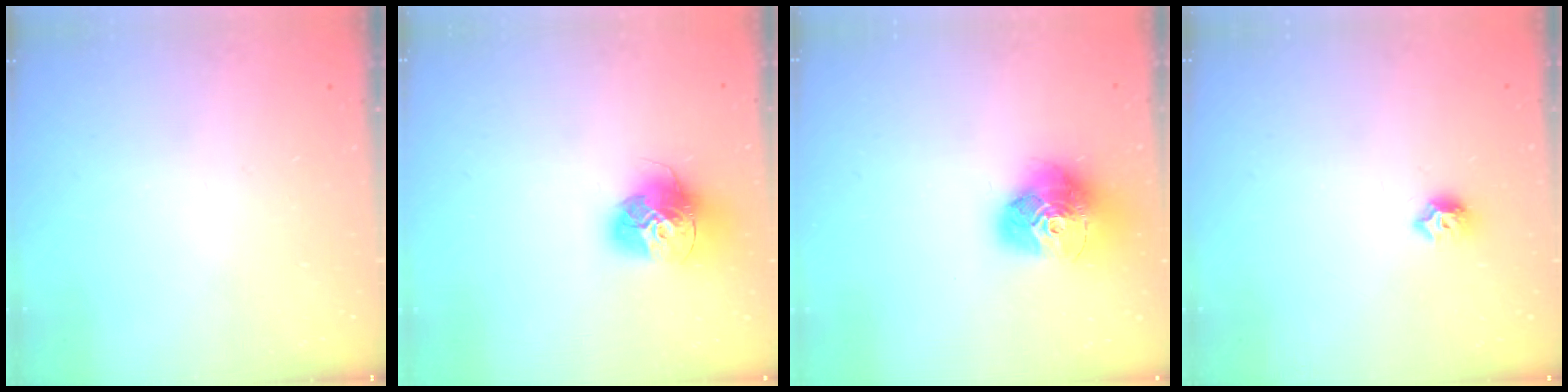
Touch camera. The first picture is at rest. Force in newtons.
{"total": 15.9, "press": 15.8, "slide": 1.7}
{"total": 18.4, "press": 18.3, "slide": 2.0}
{"total": 6.7, "press": 6.6, "slide": 1.1}